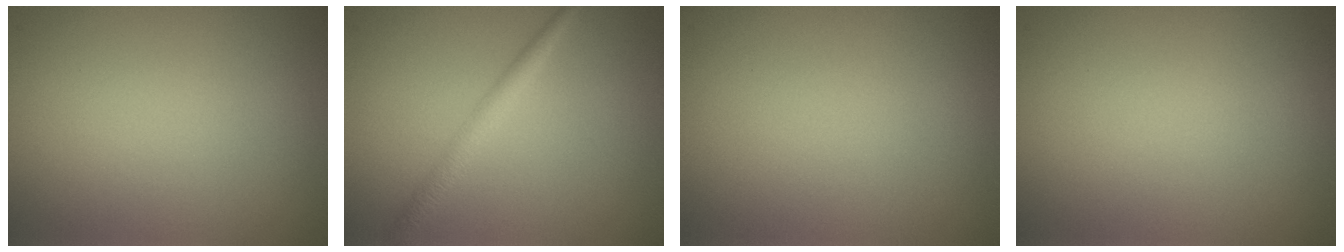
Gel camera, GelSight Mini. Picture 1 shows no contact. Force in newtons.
{"total": 2.0, "press": 2.0, "slide": 0.1}
{"total": 0.0}
{"total": 0.0}